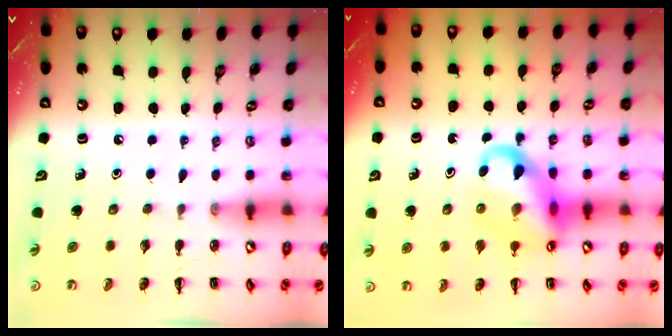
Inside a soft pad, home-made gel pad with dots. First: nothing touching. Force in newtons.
{"total": 14.7, "press": 14.4, "slide": 2.9}